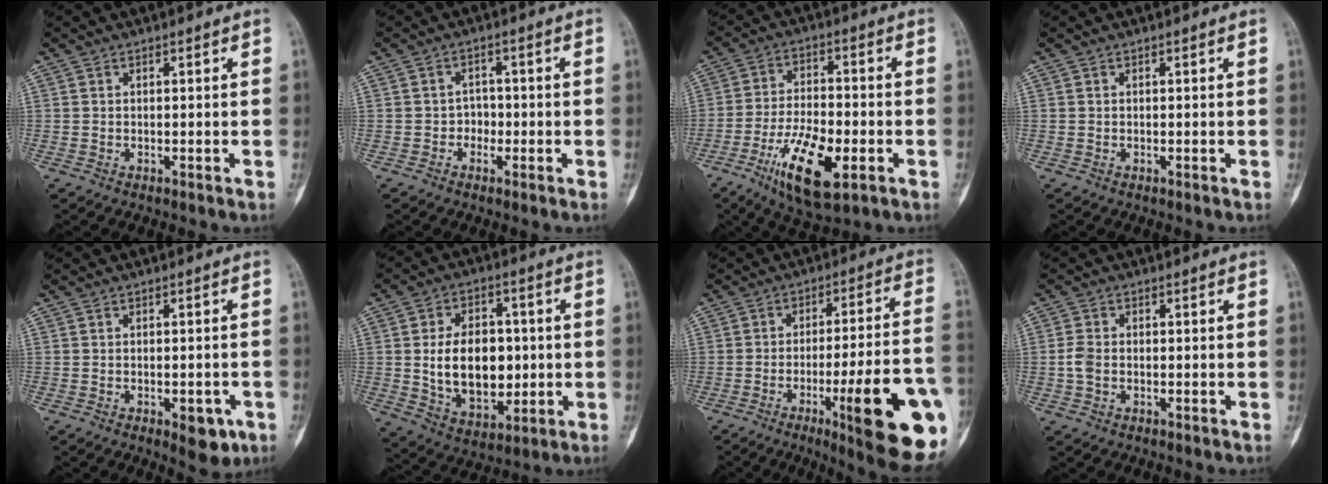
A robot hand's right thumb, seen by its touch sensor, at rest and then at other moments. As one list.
[{"total": 2.5, "force": [-1.0, 2.2, 0.8], "torque": [0.012, 0.012, -0.024]}, {"total": 14.6, "force": [-5.8, 5.9, 12.0], "torque": [-0.208, 0.013, -0.095]}, {"total": 0.0}, {"total": 5.4, "force": [-2.3, 2.5, 4.2], "torque": [-0.034, 0.007, -0.021]}, {"total": 15.0, "force": [0.0, 10.1, 11.1], "torque": [-0.144, -0.001, 0.014]}, {"total": 21.7, "force": [-7.7, 3.4, 20.0], "torque": [-0.230, 0.012, -0.102]}, {"total": 2.7, "force": [-0.5, 1.8, 1.9], "torque": [-0.045, 0.008, -0.013]}]